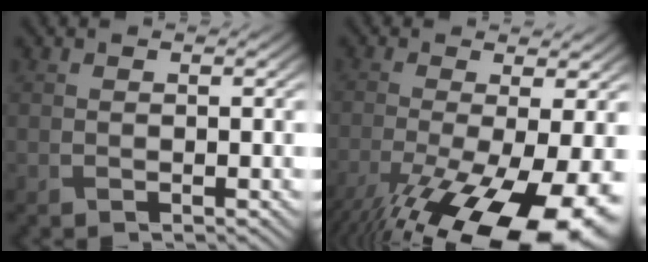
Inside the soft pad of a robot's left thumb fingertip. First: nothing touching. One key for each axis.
{"total": 16.0, "fx": -8.4, "fy": 4.9, "fz": 12.6, "tx": -0.242, "ty": -0.031, "tz": -0.125}